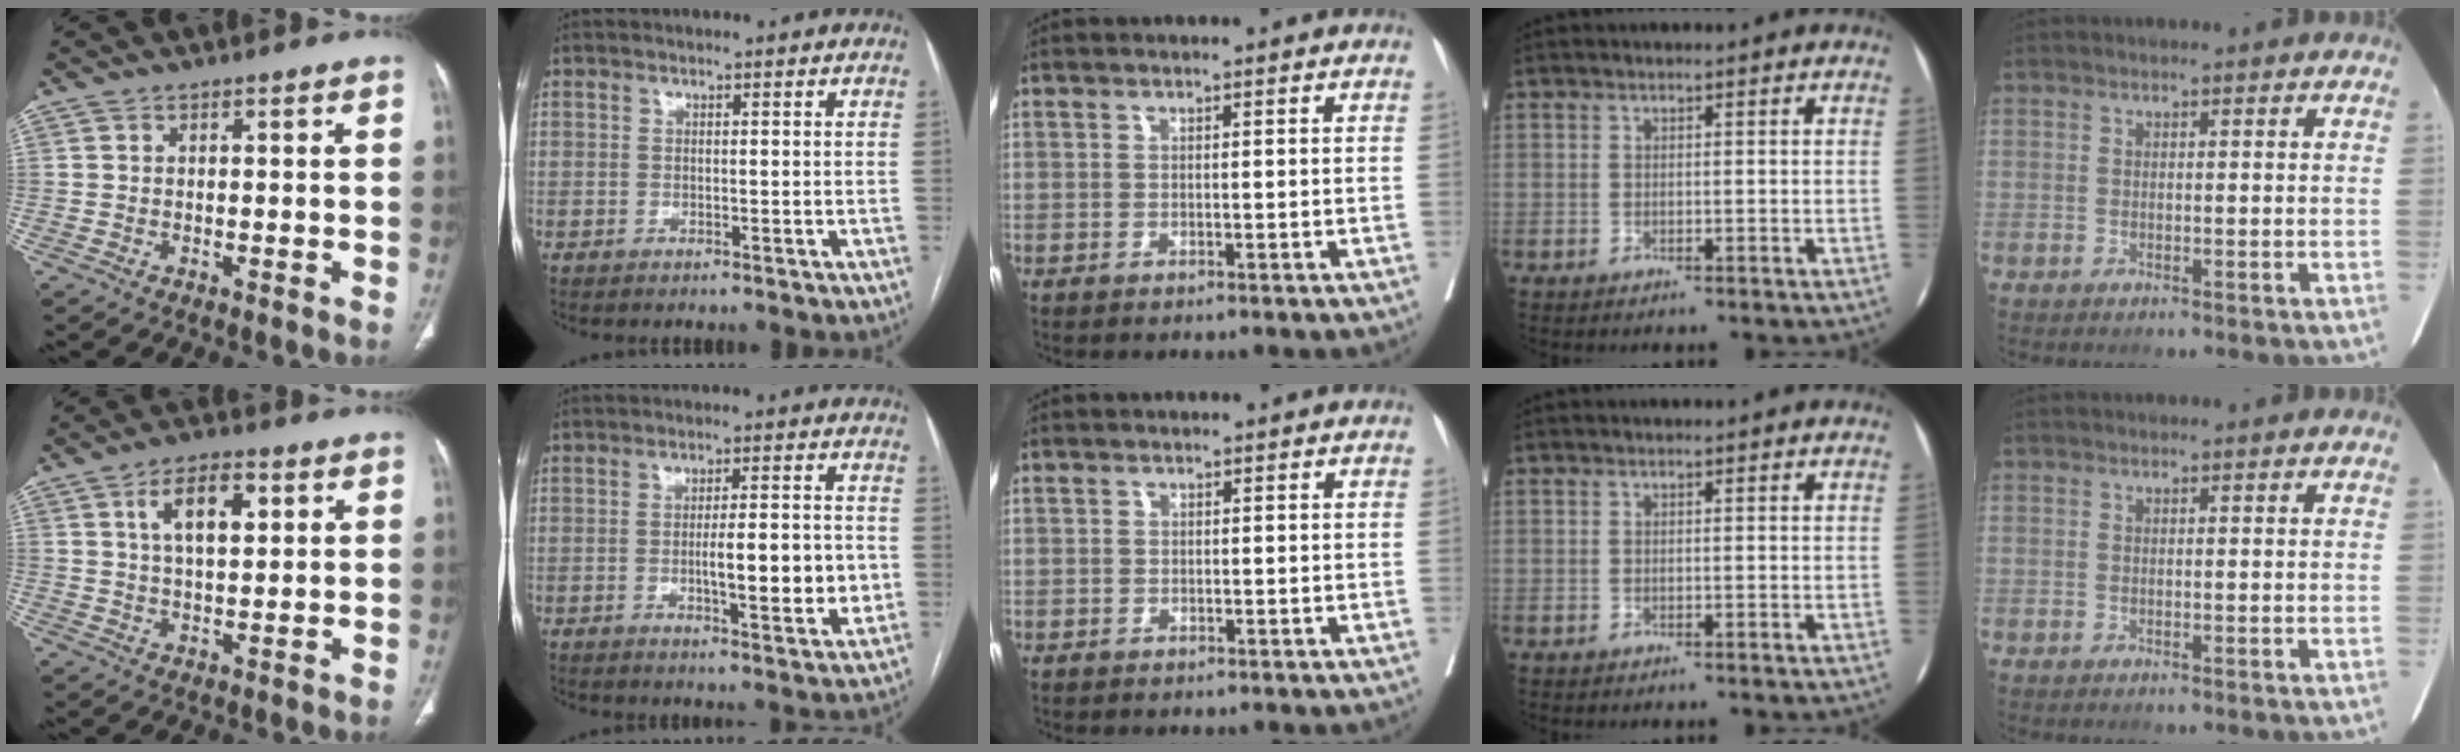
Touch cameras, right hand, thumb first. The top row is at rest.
{"thumb": {"total": 8.5, "force": [2.9, 4.1, 6.8], "torque": [-0.103, -0.004, 0.049]}, "index": {"total": 9.0, "force": [-1.4, 1.7, 8.8], "torque": [-0.134, 0.000, -0.018]}, "middle": {"total": 0.9, "force": [-0.2, 0.8, -0.1], "torque": [0.007, 0.007, -0.007]}}